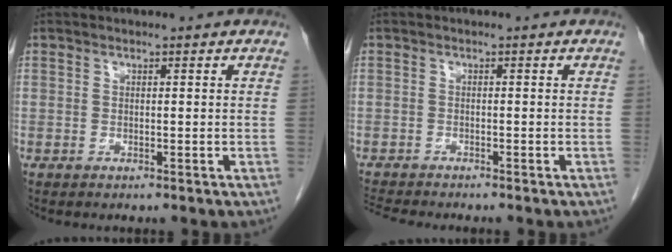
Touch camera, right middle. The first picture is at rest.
{"total": 4.1, "force": [-3.9, -0.2, 1.1], "torque": [-0.024, -0.015, -0.065]}